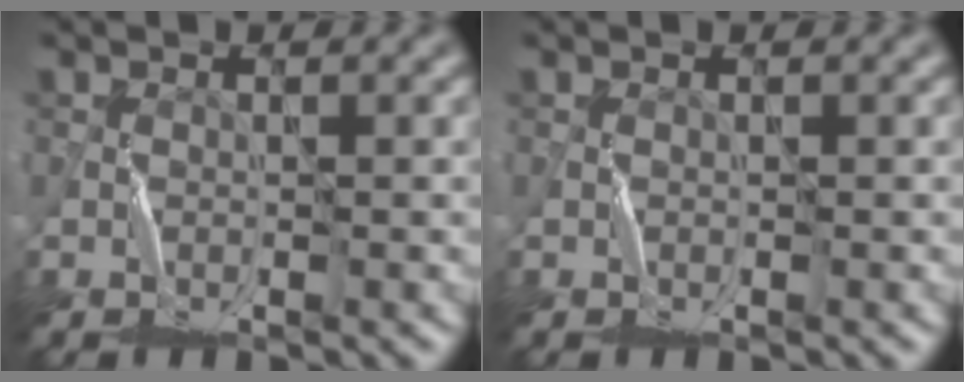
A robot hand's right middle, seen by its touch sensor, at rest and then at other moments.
{"total": 0.0}